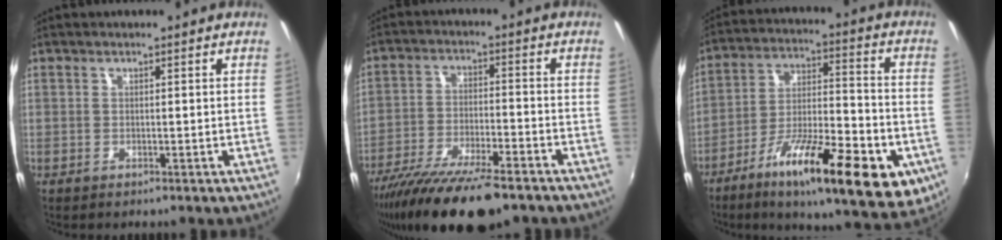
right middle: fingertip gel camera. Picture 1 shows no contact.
{"total": 18.1, "force": [-14.1, 4.0, 10.7], "torque": [-0.209, -0.045, -0.237]}
{"total": 23.9, "force": [-11.6, 6.7, 19.8], "torque": [-0.312, -0.040, -0.179]}